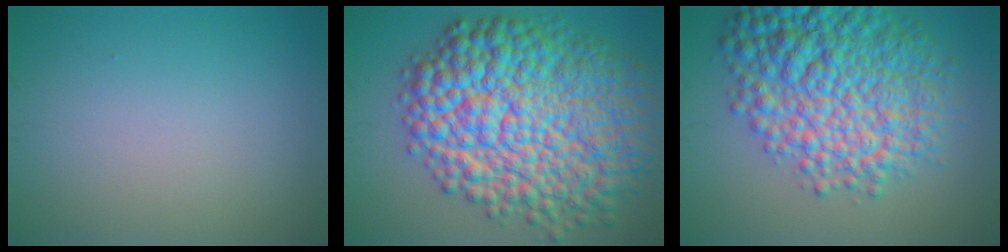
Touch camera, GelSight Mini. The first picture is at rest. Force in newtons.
{"total": 15.5, "press": 15.5, "slide": 0.1}
{"total": 10.9, "press": 10.9, "slide": 0.3}